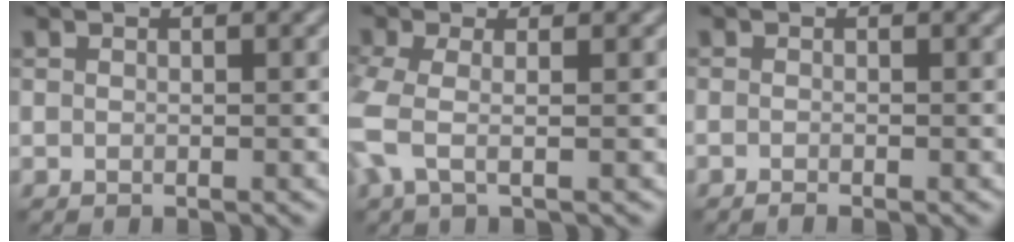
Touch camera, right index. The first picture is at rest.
{"total": 3.7, "force": [-0.9, 1.4, 3.3], "torque": [-0.099, -0.003, -0.025]}
{"total": 0.7, "force": [-0.7, -0.2, 0.2], "torque": [-0.005, -0.001, -0.012]}